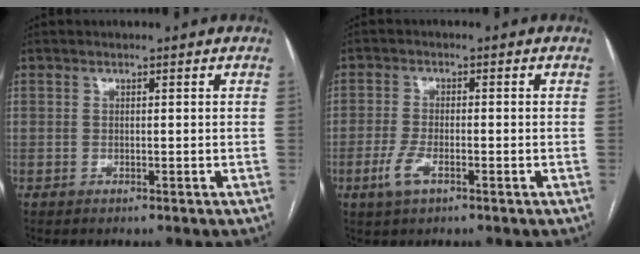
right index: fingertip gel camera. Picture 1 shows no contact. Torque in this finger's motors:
{"motor_torque": [0.32, -0.20, -0.01, -0.01]}